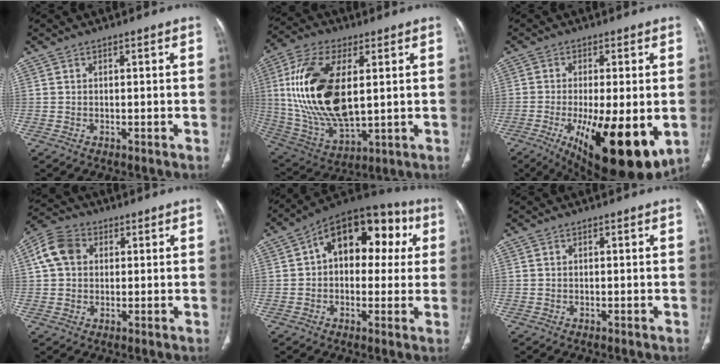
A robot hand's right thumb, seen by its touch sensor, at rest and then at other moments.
{"total": 21.7, "force": [3.2, 10.8, 18.6], "torque": [-0.379, -0.017, 0.067]}
{"total": 19.9, "force": [-5.9, 6.6, 17.9], "torque": [-0.243, -0.030, -0.068]}
{"total": 7.7, "force": [1.8, 6.1, 4.5], "torque": [-0.081, 0.015, 0.026]}
{"total": 18.1, "force": [4.1, 11.3, 13.5], "torque": [-0.135, 0.039, 0.048]}
{"total": 0.0}